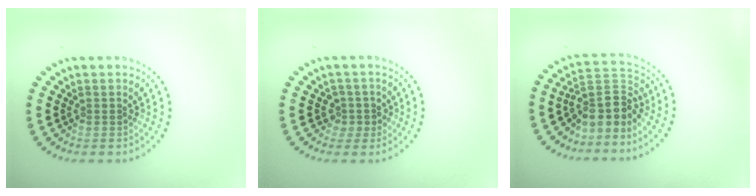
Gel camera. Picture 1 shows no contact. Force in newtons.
{"total": 1.5, "press": 1.3, "slide": 0.9}
{"total": 3.9, "press": 2.9, "slide": 2.6}